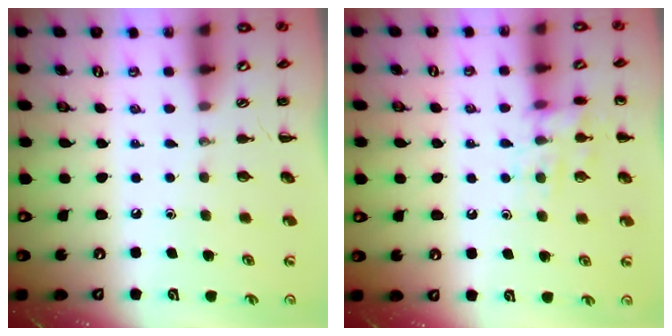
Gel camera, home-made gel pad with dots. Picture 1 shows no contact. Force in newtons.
{"total": 11.5, "press": 11.5, "slide": 0.8}